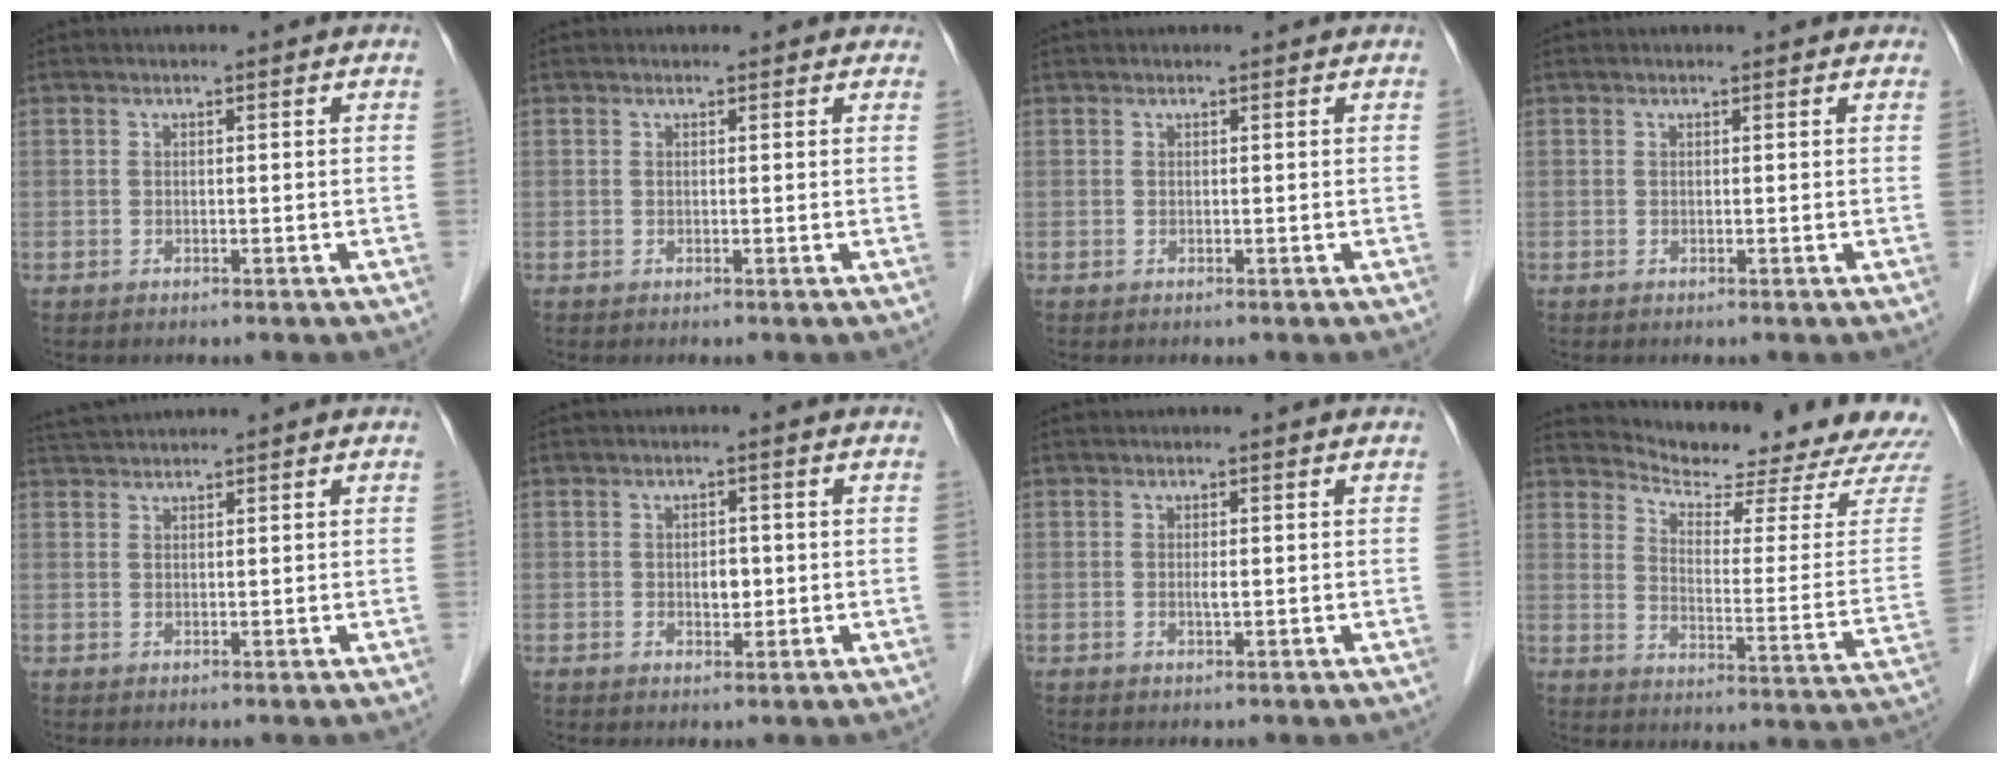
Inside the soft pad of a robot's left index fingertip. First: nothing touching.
{"total": 1.9, "force": [1.7, 0.9, 0.3], "torque": [-0.004, 0.008, 0.009]}
{"total": 1.4, "force": [1.3, 0.3, 0.4], "torque": [-0.010, 0.024, 0.020]}
{"total": 1.4, "force": [1.3, 0.6, 0.3], "torque": [-0.009, 0.009, 0.009]}
{"total": 3.2, "force": [3.1, -0.1, 0.7], "torque": [-0.017, 0.027, 0.063]}
{"total": 2.1, "force": [-0.3, 1.4, 1.6], "torque": [-0.026, -0.002, -0.003]}
{"total": 0.7, "force": [-0.1, 0.1, 0.7], "torque": [-0.020, -0.005, -0.002]}
{"total": 18.6, "force": [18.0, 0.5, 4.8], "torque": [-0.075, -0.092, 0.224]}